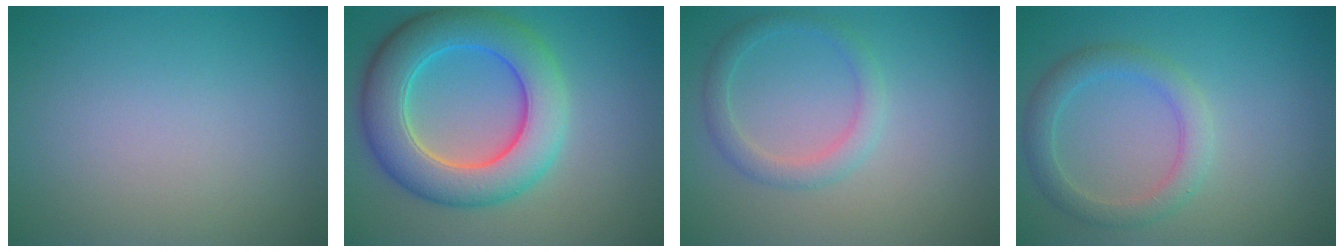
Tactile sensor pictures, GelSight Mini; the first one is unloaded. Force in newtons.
{"total": 8.5, "press": 8.5, "slide": 0.3}
{"total": 2.2, "press": 2.2, "slide": 0.1}
{"total": 3.0, "press": 3.0, "slide": 0.1}